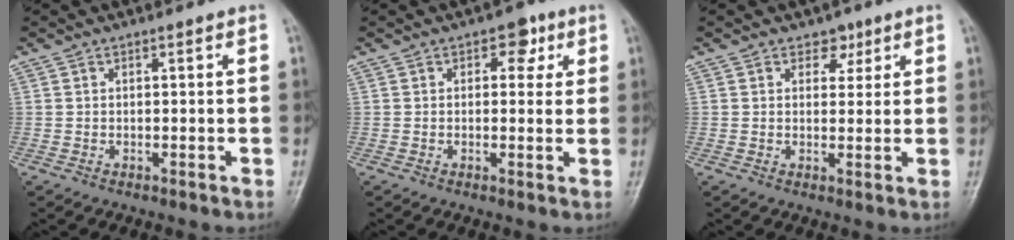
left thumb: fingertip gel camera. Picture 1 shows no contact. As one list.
[{"total": 4.6, "force": [1.8, 3.1, 2.9], "torque": [-0.005, 0.000, 0.014]}, {"total": 3.4, "force": [1.9, 2.5, 1.2], "torque": [0.011, -0.008, 0.023]}]